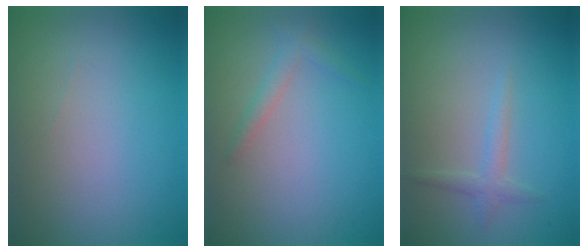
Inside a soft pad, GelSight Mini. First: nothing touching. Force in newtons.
{"total": 1.3, "press": 1.3, "slide": 0.0}
{"total": 1.5, "press": 1.5, "slide": 0.1}